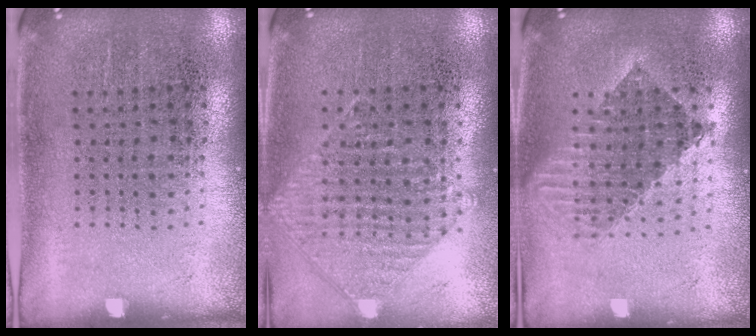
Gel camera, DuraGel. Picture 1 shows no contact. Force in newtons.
{"total": 0.9, "press": 0.9, "slide": 0.1}
{"total": 1.6, "press": 1.3, "slide": 0.9}